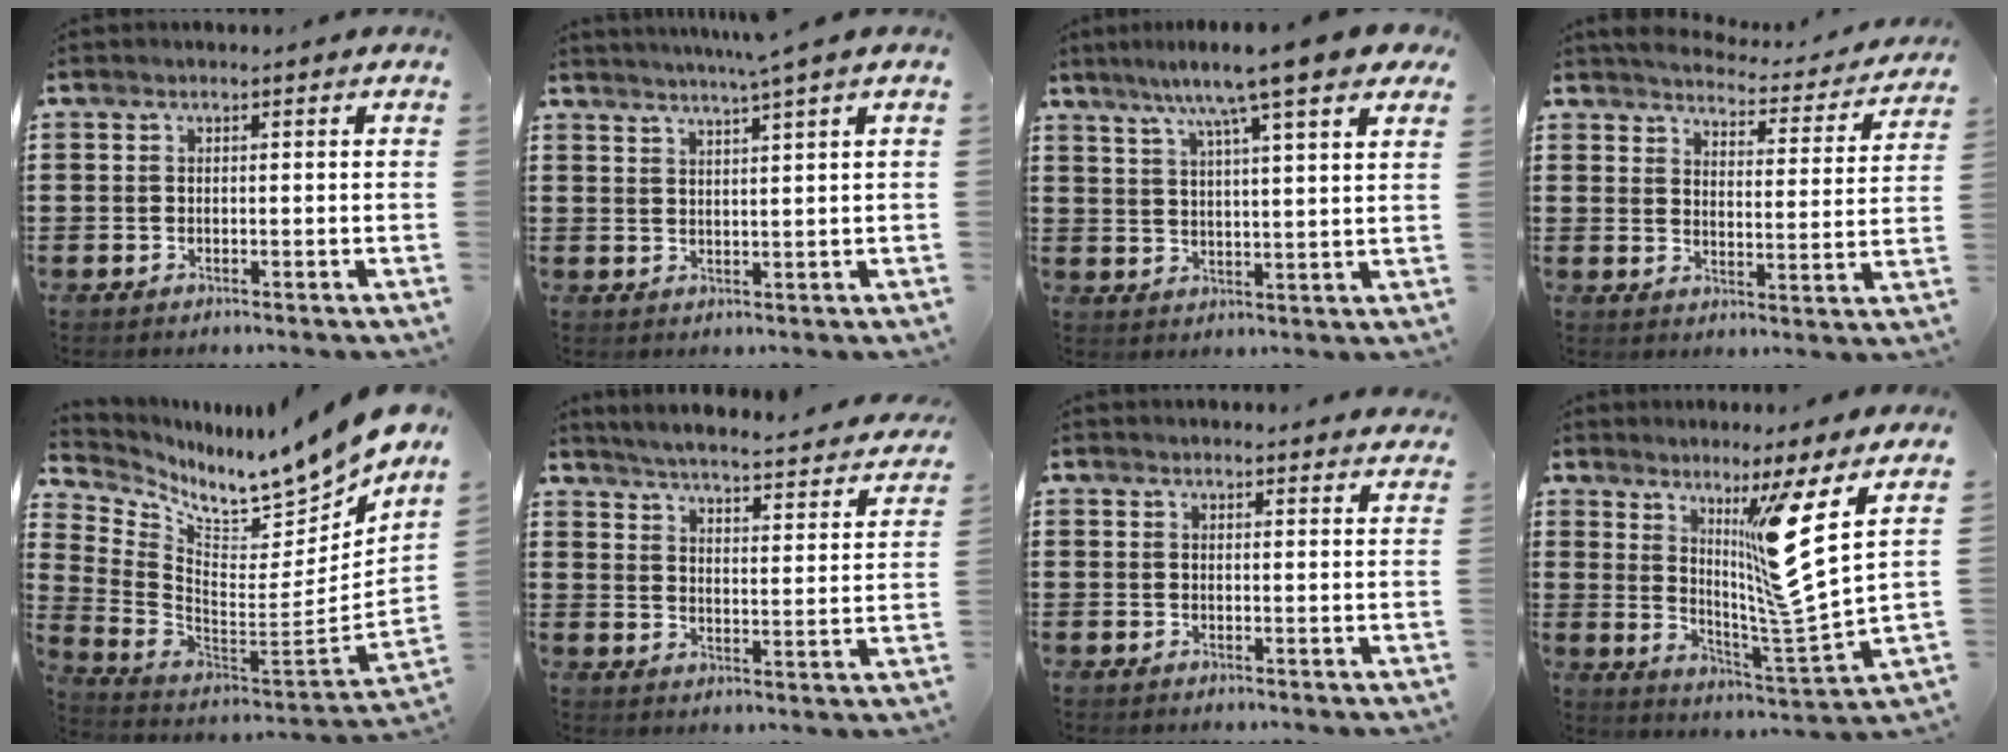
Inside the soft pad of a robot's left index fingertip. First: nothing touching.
{"total": 3.2, "force": [2.7, -1.3, 1.3], "torque": [-0.030, -0.011, 0.044]}
{"total": 9.6, "force": [7.3, 0.3, 6.2], "torque": [-0.126, -0.025, 0.119]}
{"total": 3.7, "force": [3.7, 0.0, 0.5], "torque": [-0.024, -0.033, 0.057]}
{"total": 8.7, "force": [7.9, 0.7, 3.4], "torque": [-0.070, -0.089, 0.125]}
{"total": 3.6, "force": [3.4, -0.5, 1.0], "torque": [-0.041, -0.035, 0.050]}
{"total": 2.1, "force": [2.1, 0.3, -0.1], "torque": [-0.003, -0.004, 0.042]}
{"total": 11.6, "force": [6.2, -0.8, 9.8], "torque": [-0.166, -0.058, 0.089]}